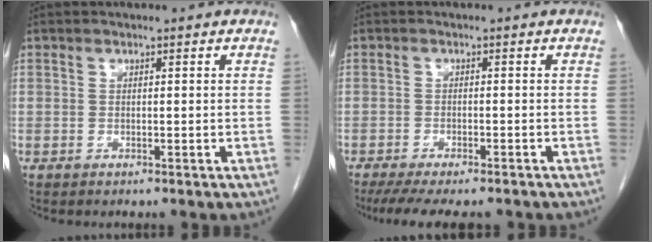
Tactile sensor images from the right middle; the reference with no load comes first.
{"total": 10.3, "force": [-8.7, 2.2, 5.1], "torque": [-0.076, -0.014, -0.123]}